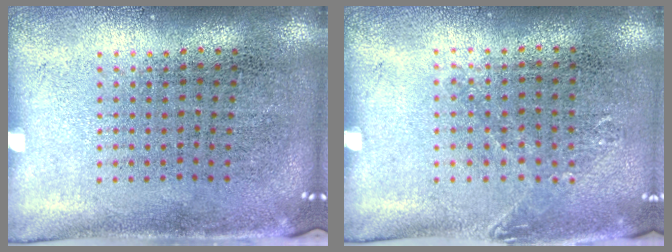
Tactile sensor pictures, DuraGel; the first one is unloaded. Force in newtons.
{"total": 0.8, "press": 0.8, "slide": 0.1}